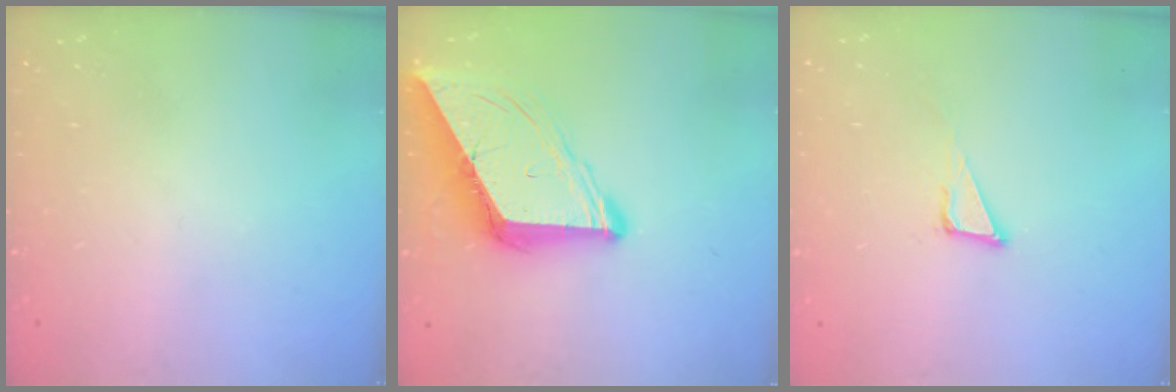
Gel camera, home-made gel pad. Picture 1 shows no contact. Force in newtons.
{"total": 11.4, "press": 11.3, "slide": 1.3}
{"total": 3.8, "press": 3.7, "slide": 0.2}